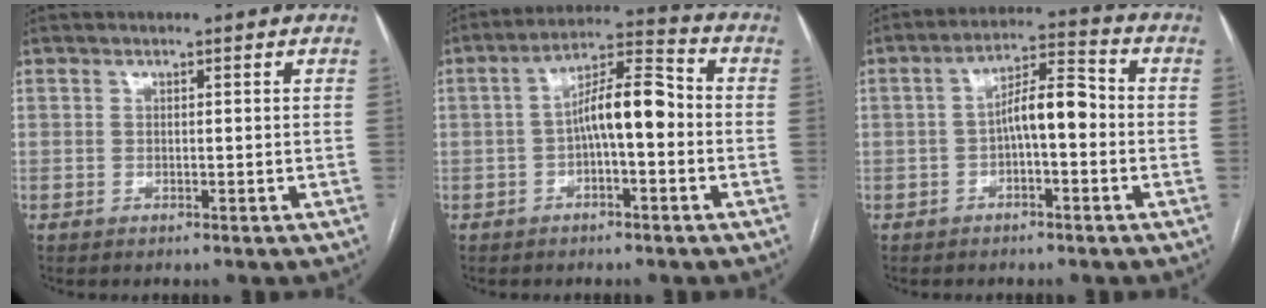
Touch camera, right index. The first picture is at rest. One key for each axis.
{"total": 8.8, "fx": -1.1, "fy": 2.3, "fz": 8.4, "tx": -0.146, "ty": 0.032, "tz": -0.020}
{"total": 7.0, "fx": -1.1, "fy": 2.0, "fz": 6.7, "tx": -0.115, "ty": 0.030, "tz": -0.018}